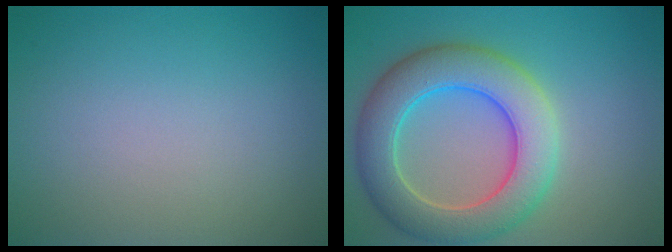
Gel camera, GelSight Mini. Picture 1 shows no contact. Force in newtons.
{"total": 7.9, "press": 7.9, "slide": 0.5}